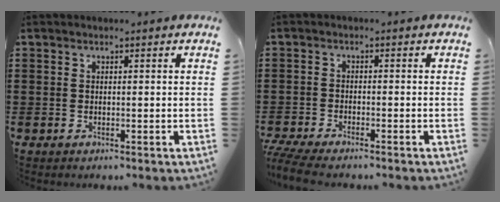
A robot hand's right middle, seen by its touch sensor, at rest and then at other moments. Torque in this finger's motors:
{"motor_torque": [1.00, -0.35, 0.28, 0.04]}